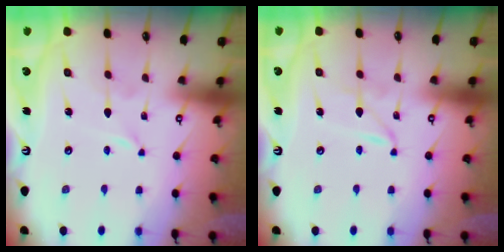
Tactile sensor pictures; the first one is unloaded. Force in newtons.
{"total": 1.6, "press": 1.6, "slide": 0.1}